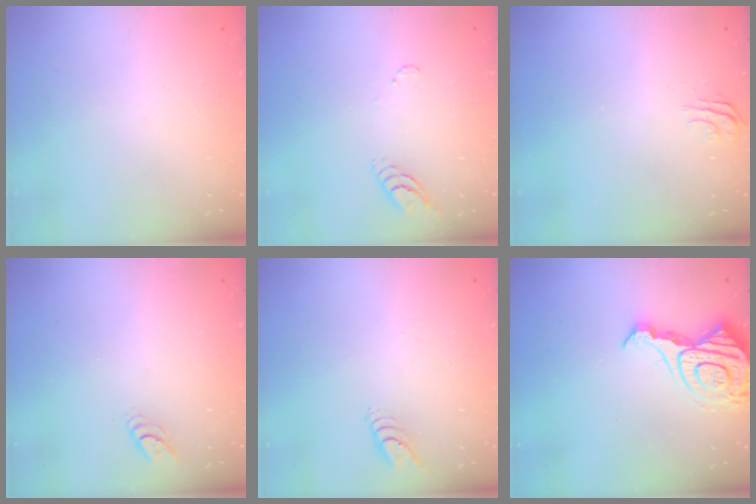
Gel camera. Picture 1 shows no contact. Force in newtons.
{"total": 4.8, "press": 4.8, "slide": 0.4}
{"total": 5.0, "press": 5.0, "slide": 0.5}
{"total": 3.8, "press": 3.8, "slide": 0.3}
{"total": 4.7, "press": 4.6, "slide": 0.4}
{"total": 16.4, "press": 16.3, "slide": 1.7}